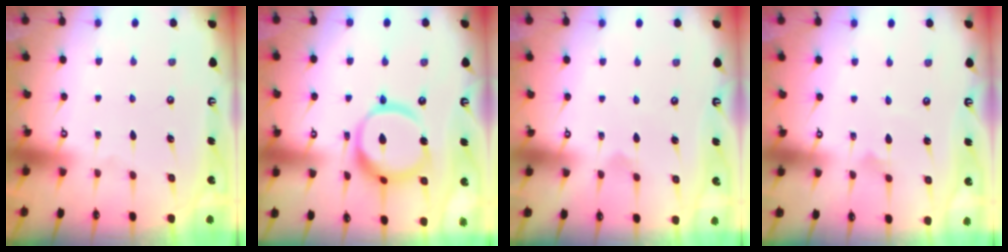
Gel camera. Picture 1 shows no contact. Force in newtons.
{"total": 14.6, "press": 14.5, "slide": 1.4}
{"total": 1.7, "press": 1.6, "slide": 0.1}
{"total": 1.9, "press": 1.9, "slide": 0.1}